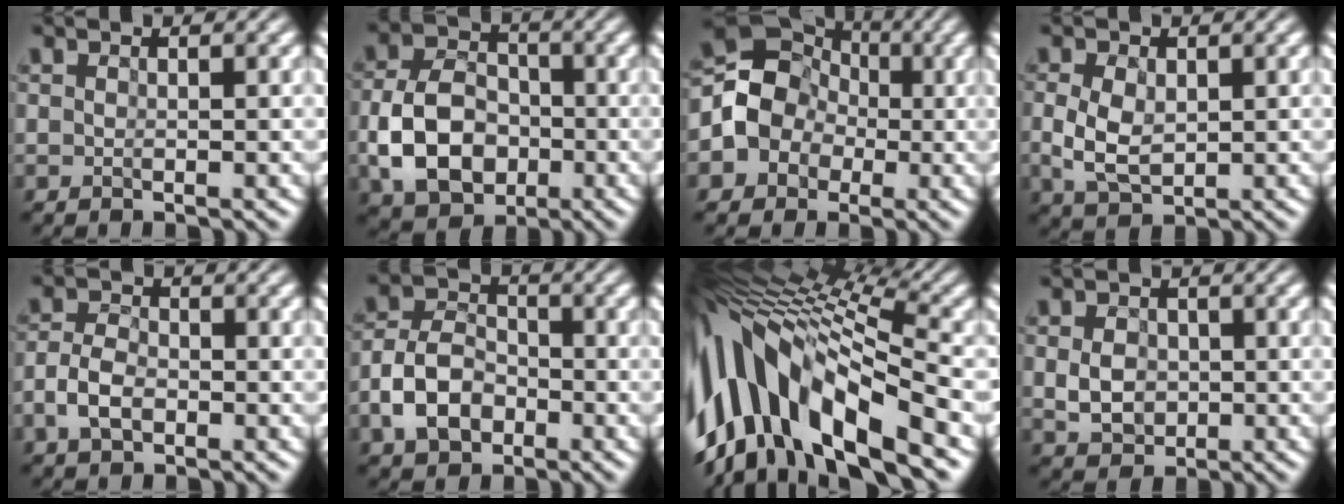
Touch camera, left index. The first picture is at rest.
{"total": 7.5, "force": [-2.3, 5.2, 4.8], "torque": [-0.095, 0.006, -0.045]}
{"total": 6.8, "force": [-0.9, 6.1, 2.9], "torque": [-0.038, 0.009, -0.035]}
{"total": 3.7, "force": [-0.1, 2.4, 2.8], "torque": [-0.071, 0.002, 0.004]}
{"total": 3.1, "force": [-1.4, 1.8, 2.2], "torque": [-0.050, 0.005, -0.027]}
{"total": 5.3, "force": [-2.3, 3.5, 3.2], "torque": [-0.065, 0.007, -0.044]}
{"total": 14.5, "force": [-1.5, 6.4, 13.0], "torque": [-0.239, 0.033, -0.020]}
{"total": 3.0, "force": [-0.2, 2.3, 1.9], "torque": [-0.042, -0.001, -0.001]}